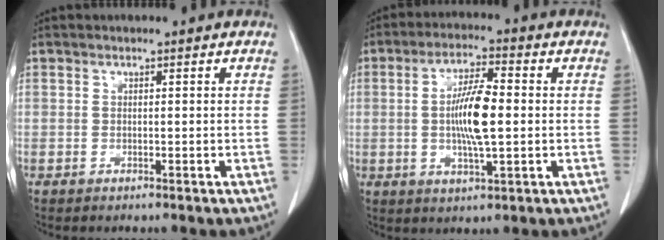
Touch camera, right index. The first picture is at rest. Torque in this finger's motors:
{"motor_torque": [0.82, -0.21, 0.34, 0.14]}